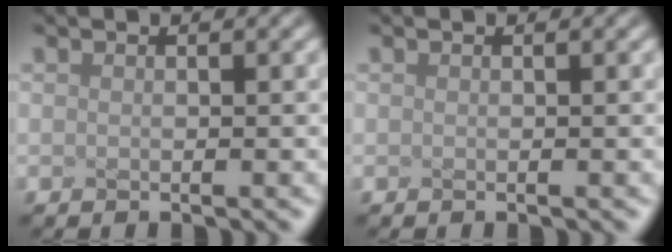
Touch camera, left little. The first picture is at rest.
{"total": 0.0}